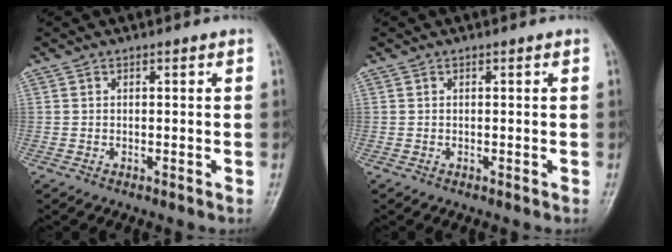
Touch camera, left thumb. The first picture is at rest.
{"total": 0.0}